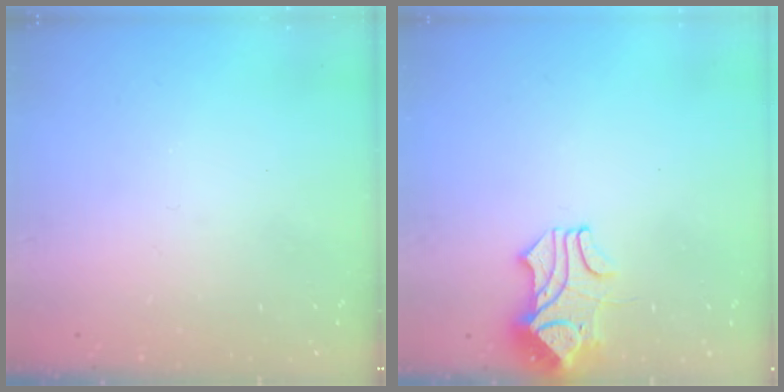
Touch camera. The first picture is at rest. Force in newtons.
{"total": 1.9, "press": 1.5, "slide": 1.1}